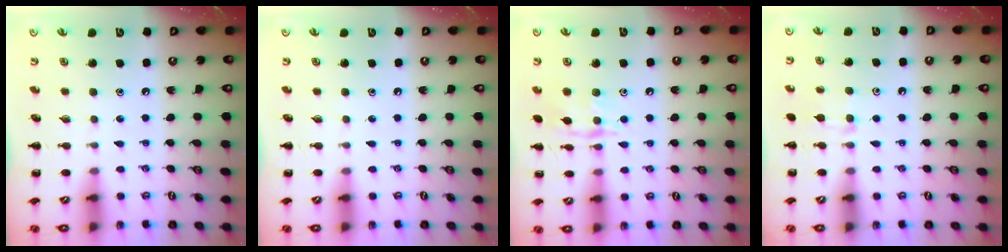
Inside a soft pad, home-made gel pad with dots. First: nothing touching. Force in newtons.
{"total": 0.0}
{"total": 10.6, "press": 10.6, "slide": 0.6}
{"total": 7.0, "press": 6.7, "slide": 2.2}